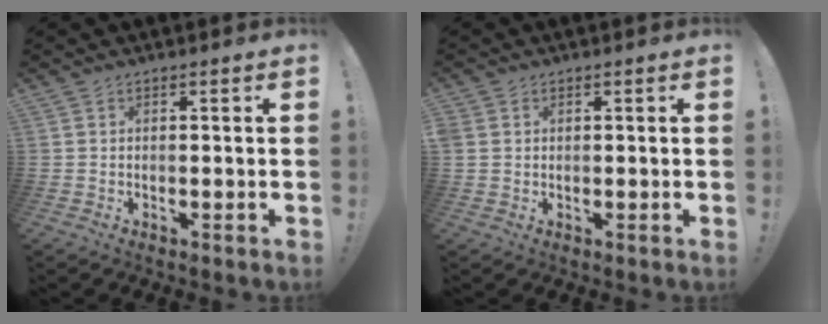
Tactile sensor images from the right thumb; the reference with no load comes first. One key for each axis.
{"total": 1.9, "fx": 0.7, "fy": 1.7, "fz": 0.6, "tx": -0.016, "ty": 0.003, "tz": 0.015}